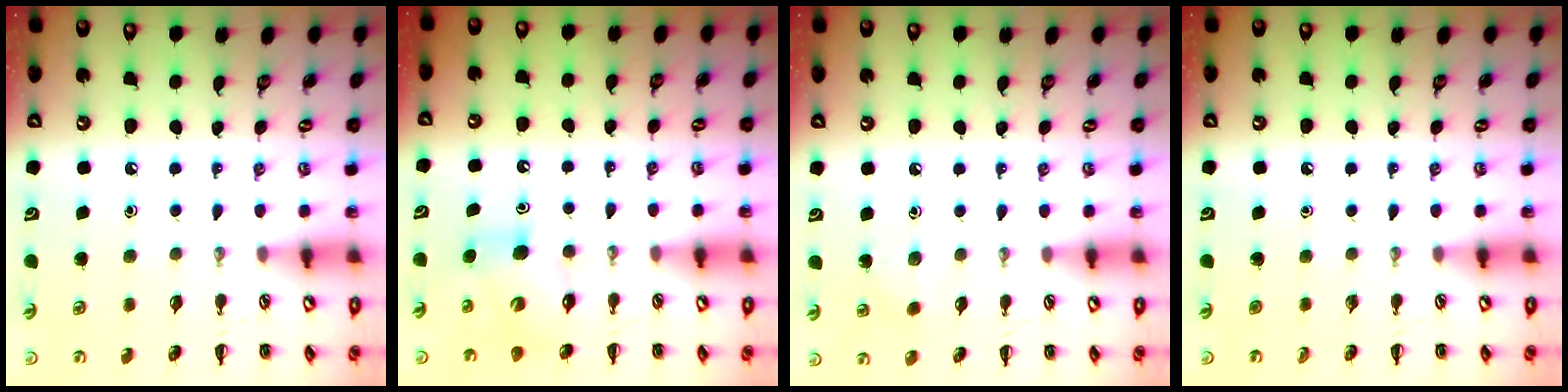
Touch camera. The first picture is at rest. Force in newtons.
{"total": 6.0, "press": 5.9, "slide": 0.9}
{"total": 5.3, "press": 5.1, "slide": 1.4}
{"total": 0.0}